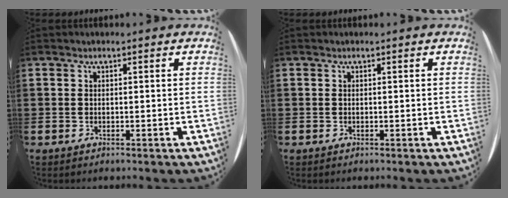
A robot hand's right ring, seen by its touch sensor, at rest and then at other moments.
{"total": 0.0}